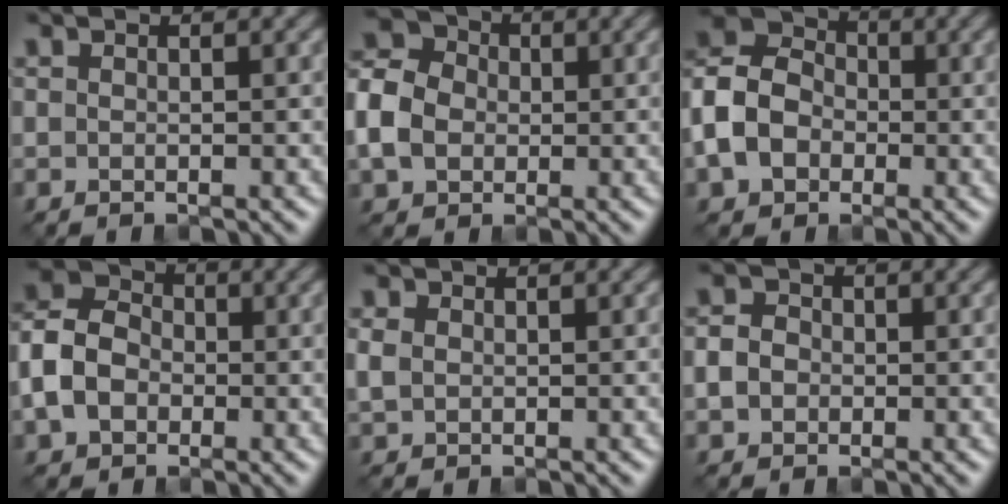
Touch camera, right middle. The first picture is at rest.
{"total": 5.9, "force": [-0.9, 5.0, 3.0], "torque": [-0.086, 0.009, -0.024]}
{"total": 7.1, "force": [-2.4, 5.5, 3.9], "torque": [-0.090, 0.006, -0.059]}
{"total": 6.1, "force": [-1.9, 4.8, 3.4], "torque": [-0.079, 0.006, -0.046]}
{"total": 1.2, "force": [-0.1, 1.1, 0.5], "torque": [-0.018, 0.000, 0.007]}
{"total": 1.9, "force": [-0.7, 1.6, 0.7], "torque": [-0.015, -0.001, -0.015]}